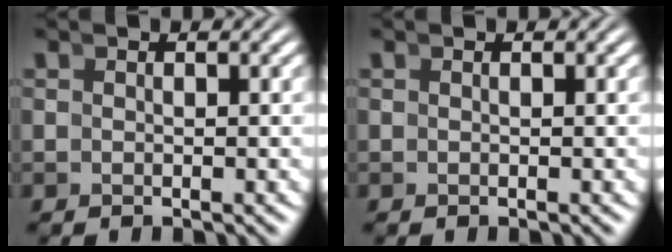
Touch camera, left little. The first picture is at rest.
{"total": 0.0}